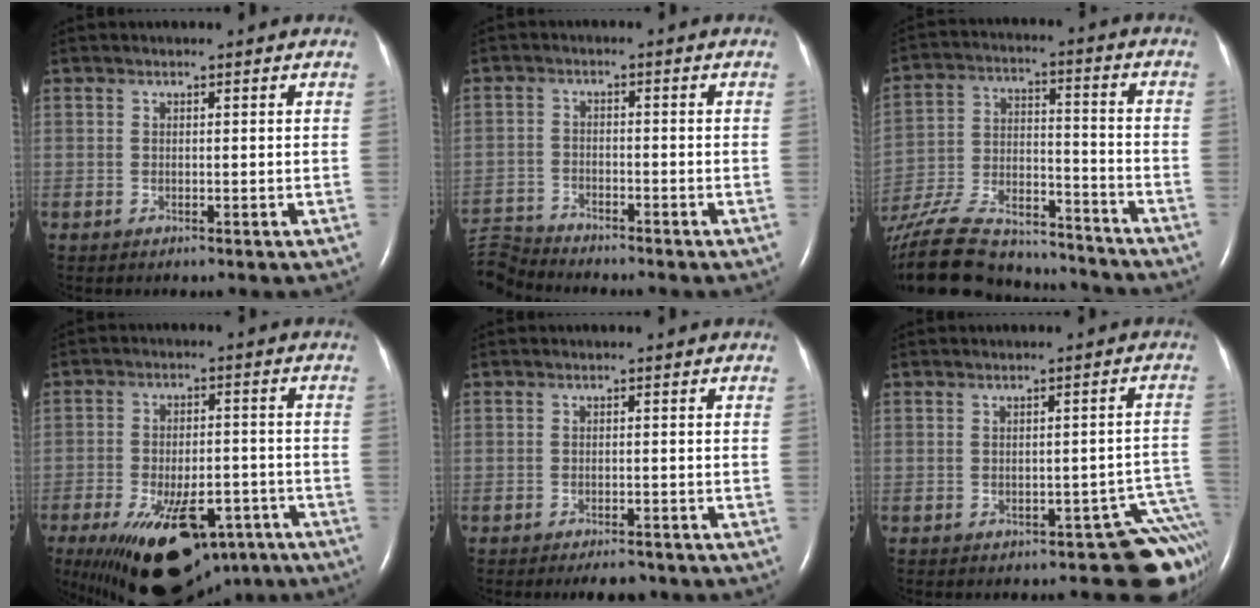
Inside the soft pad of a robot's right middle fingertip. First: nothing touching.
{"total": 6.6, "force": [-6.6, 0.1, -0.3], "torque": [-0.006, -0.003, -0.127]}
{"total": 25.8, "force": [-22.9, 6.0, 10.3], "torque": [-0.234, -0.026, -0.362]}
{"total": 19.0, "force": [-11.4, 8.8, 12.4], "torque": [-0.201, -0.010, -0.164]}
{"total": 3.3, "force": [-2.8, 1.0, 1.4], "torque": [-0.020, -0.003, -0.038]}
{"total": 5.7, "force": [-4.6, 1.8, 2.8], "torque": [-0.002, 0.034, -0.051]}